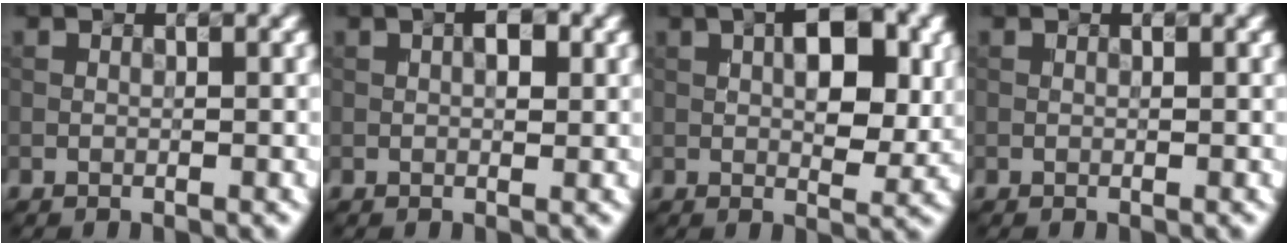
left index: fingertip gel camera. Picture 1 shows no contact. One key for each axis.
{"total": 2.1, "fx": 0.4, "fy": 1.0, "fz": 1.8, "tx": -0.025, "ty": 0.004, "tz": 0.004}
{"total": 6.4, "fx": 1.2, "fy": 2.9, "fz": 5.6, "tx": -0.076, "ty": 0.003, "tz": 0.019}
{"total": 0.0}